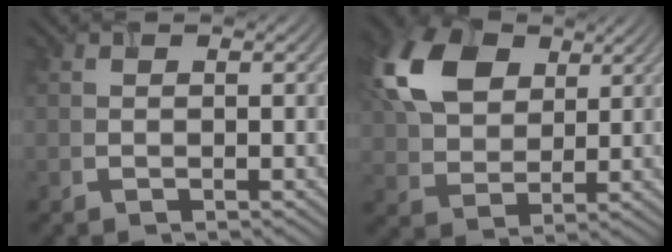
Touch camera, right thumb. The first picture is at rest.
{"total": 11.8, "force": [4.8, 7.7, 7.6], "torque": [-0.195, 0.027, 0.089]}